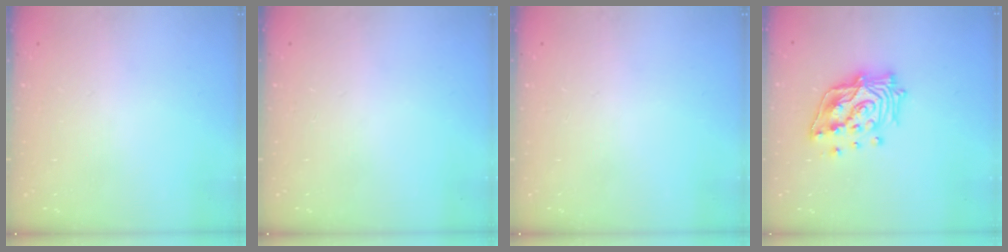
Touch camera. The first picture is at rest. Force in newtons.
{"total": 0.0}
{"total": 0.0}
{"total": 18.3, "press": 18.1, "slide": 2.4}